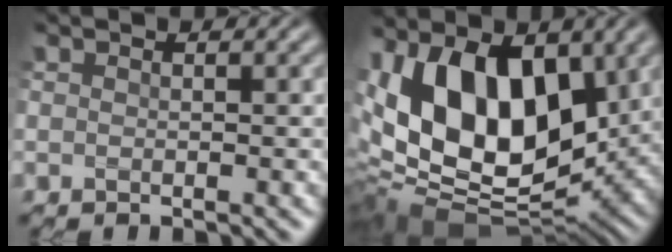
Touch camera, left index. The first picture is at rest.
{"total": 14.8, "force": [2.9, 8.4, 11.8], "torque": [-0.211, -0.003, 0.044]}